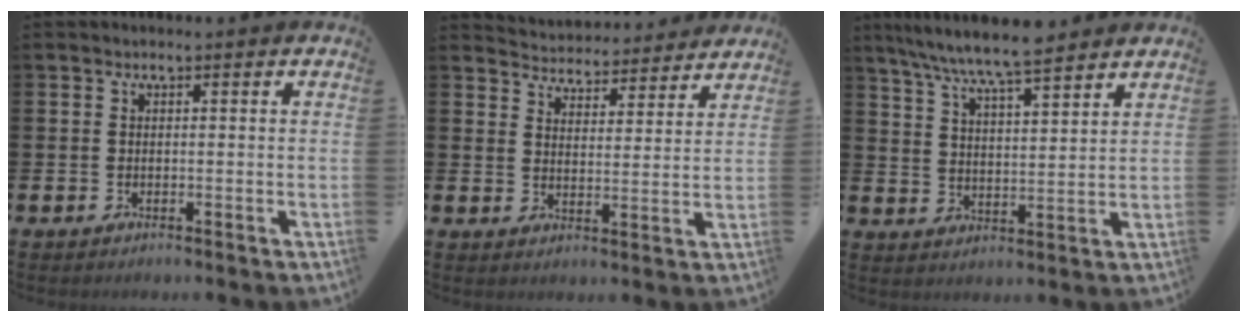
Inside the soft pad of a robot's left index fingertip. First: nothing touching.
{"total": 4.9, "force": [4.7, 1.1, -0.3], "torque": [-0.010, -0.042, 0.081]}
{"total": 7.9, "force": [7.4, 0.4, 2.6], "torque": [-0.076, -0.034, 0.134]}